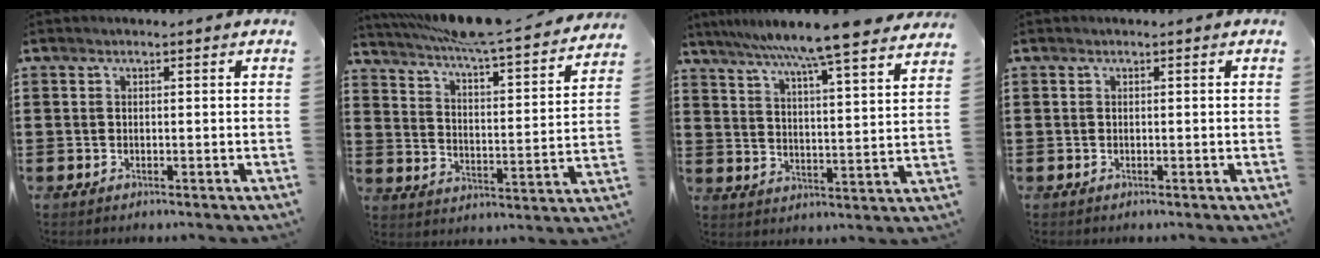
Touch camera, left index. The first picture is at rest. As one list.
[{"total": 6.3, "force": [5.6, -0.5, 2.8], "torque": [-0.079, -0.047, 0.090]}, {"total": 7.8, "force": [6.9, -1.5, 3.3], "torque": [-0.091, -0.052, 0.111]}, {"total": 0.0}]